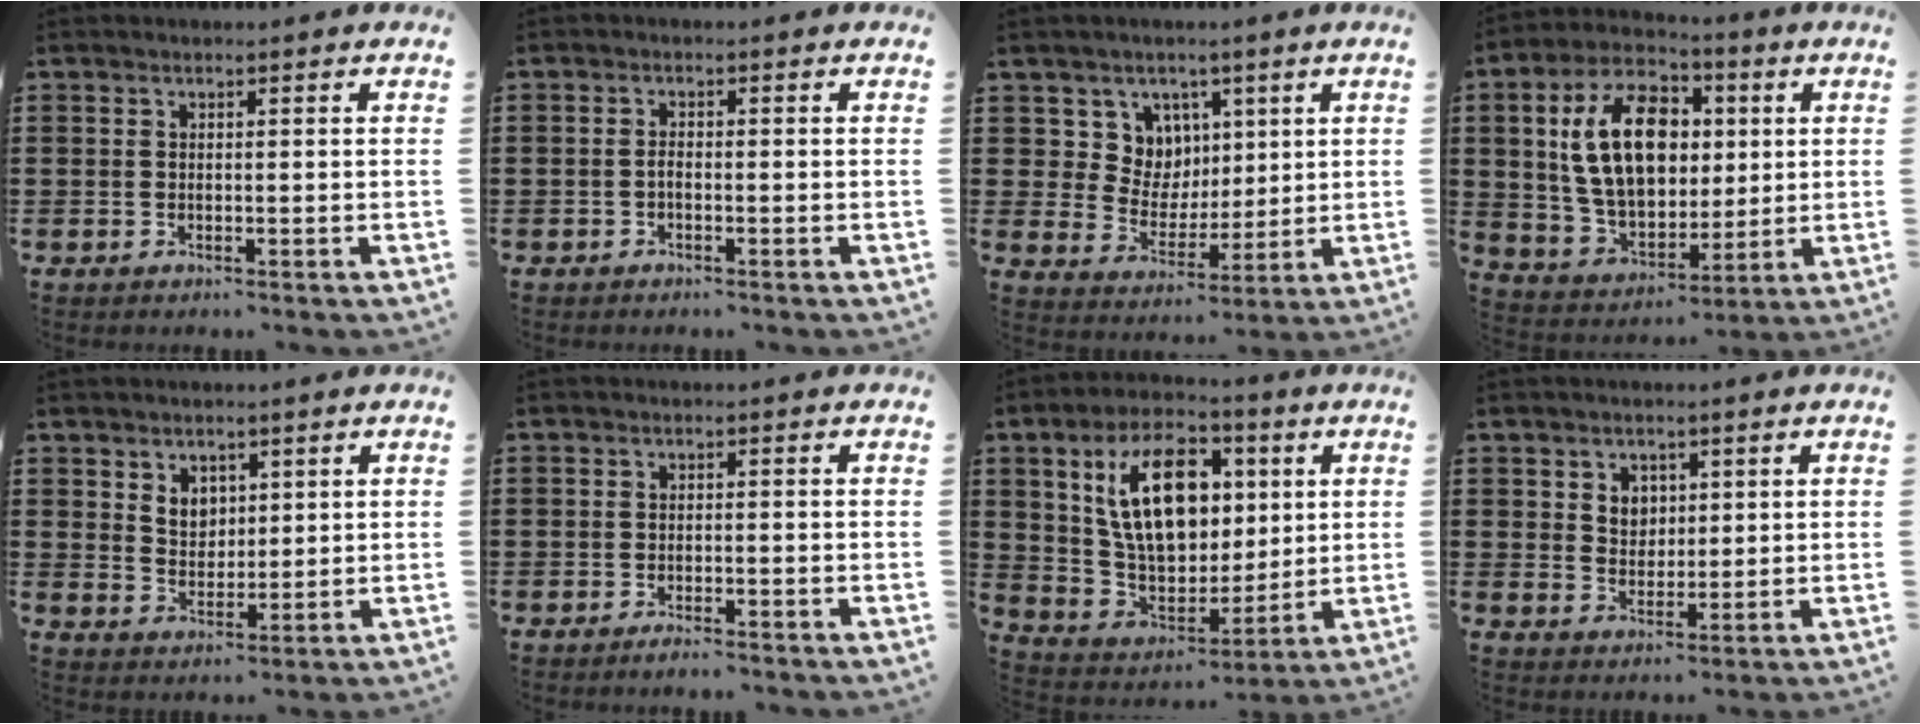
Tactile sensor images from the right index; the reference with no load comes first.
{"total": 0.8, "force": [-0.6, 0.3, 0.5], "torque": [-0.013, -0.001, -0.011]}
{"total": 7.5, "force": [3.0, 6.7, 1.3], "torque": [-0.050, -0.008, 0.056]}
{"total": 15.5, "force": [2.6, 9.9, 11.7], "torque": [-0.251, 0.015, 0.043]}
{"total": 3.8, "force": [2.2, 2.8, 1.0], "torque": [-0.032, 0.009, 0.041]}
{"total": 1.5, "force": [-1.4, -0.1, 0.5], "torque": [-0.012, -0.005, -0.025]}
{"total": 15.5, "force": [4.3, 9.2, 11.6], "torque": [-0.235, 0.015, 0.074]}
{"total": 3.4, "force": [1.6, 2.9, 0.8], "torque": [-0.020, 0.010, 0.027]}